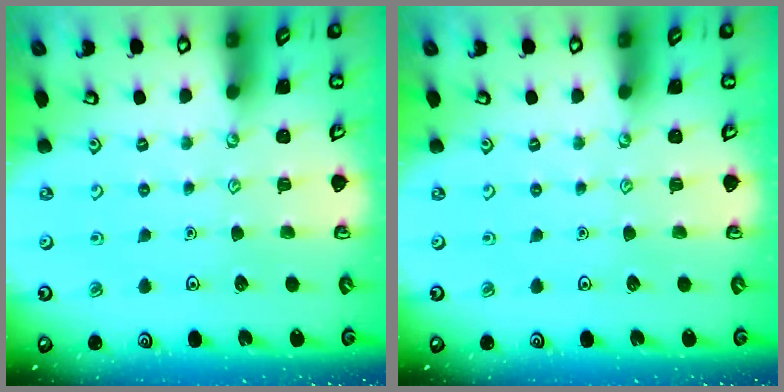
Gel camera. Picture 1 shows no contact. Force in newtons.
{"total": 0.0}